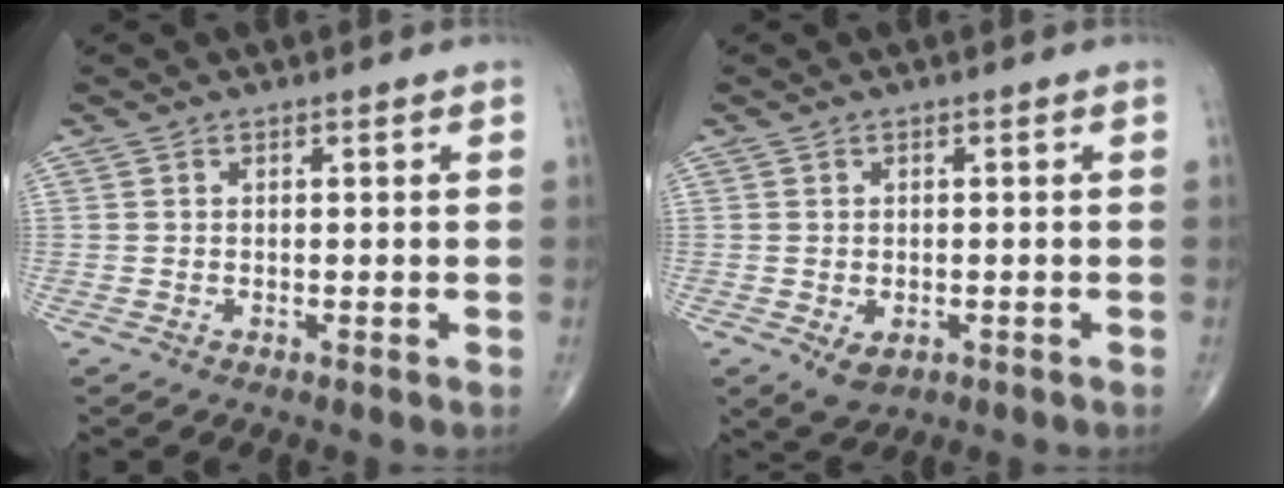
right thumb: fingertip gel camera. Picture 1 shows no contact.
{"total": 3.3, "force": [-1.1, 2.1, 2.2], "torque": [-0.031, -0.002, -0.008]}